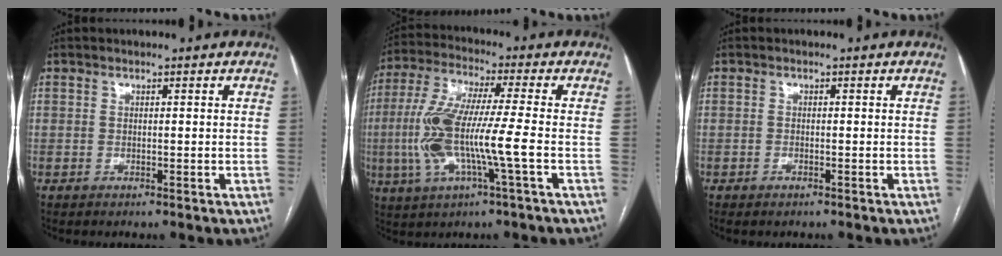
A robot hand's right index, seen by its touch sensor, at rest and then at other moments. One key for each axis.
{"total": 12.8, "fx": -2.4, "fy": 0.9, "fz": 12.6, "tx": -0.270, "ty": 0.005, "tz": -0.049}
{"total": 0.7, "fx": -0.4, "fy": 0.3, "fz": 0.4, "tx": -0.009, "ty": 0.000, "tz": -0.002}